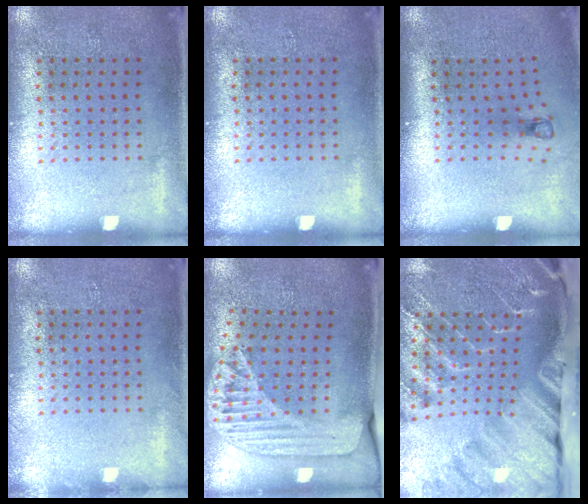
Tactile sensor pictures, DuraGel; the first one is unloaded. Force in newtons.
{"total": 0.0}
{"total": 0.8, "press": 0.4, "slide": 0.7}
{"total": 0.7, "press": 0.7, "slide": 0.1}
{"total": 1.8, "press": 1.6, "slide": 0.9}
{"total": 4.3, "press": 3.3, "slide": 2.8}